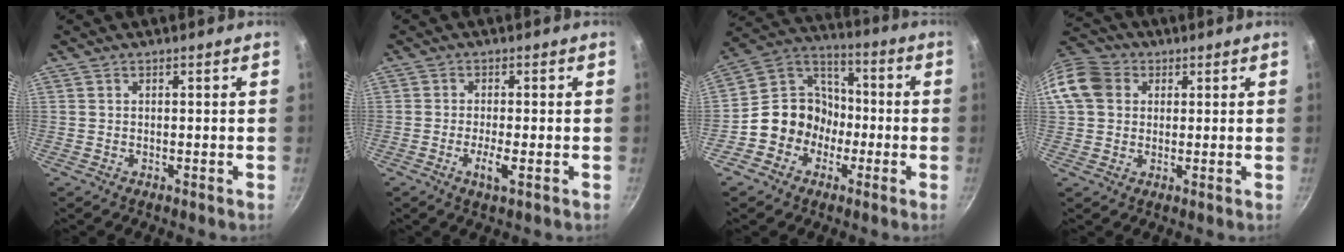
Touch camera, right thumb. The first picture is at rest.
{"total": 3.5, "force": [-1.1, 0.7, 3.2], "torque": [-0.065, 0.002, -0.023]}
{"total": 11.9, "force": [-3.7, 10.5, 4.3], "torque": [-0.019, 0.052, -0.080]}
{"total": 10.9, "force": [2.3, 9.2, 5.5], "torque": [-0.093, 0.021, 0.026]}